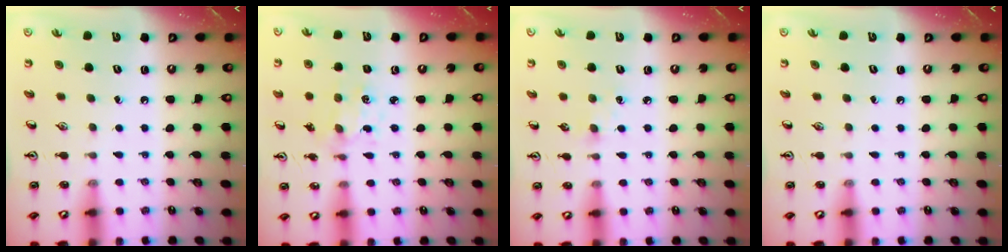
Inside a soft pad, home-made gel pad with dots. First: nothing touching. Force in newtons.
{"total": 1.7, "press": 1.7, "slide": 0.3}
{"total": 3.0, "press": 2.9, "slide": 0.4}
{"total": 0.0}